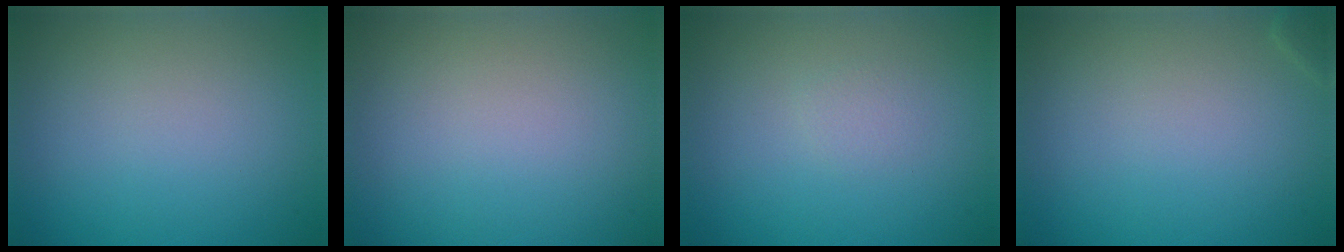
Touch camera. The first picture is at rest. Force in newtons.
{"total": 0.0}
{"total": 0.7, "press": 0.7, "slide": 0.0}
{"total": 0.6, "press": 0.6, "slide": 0.0}